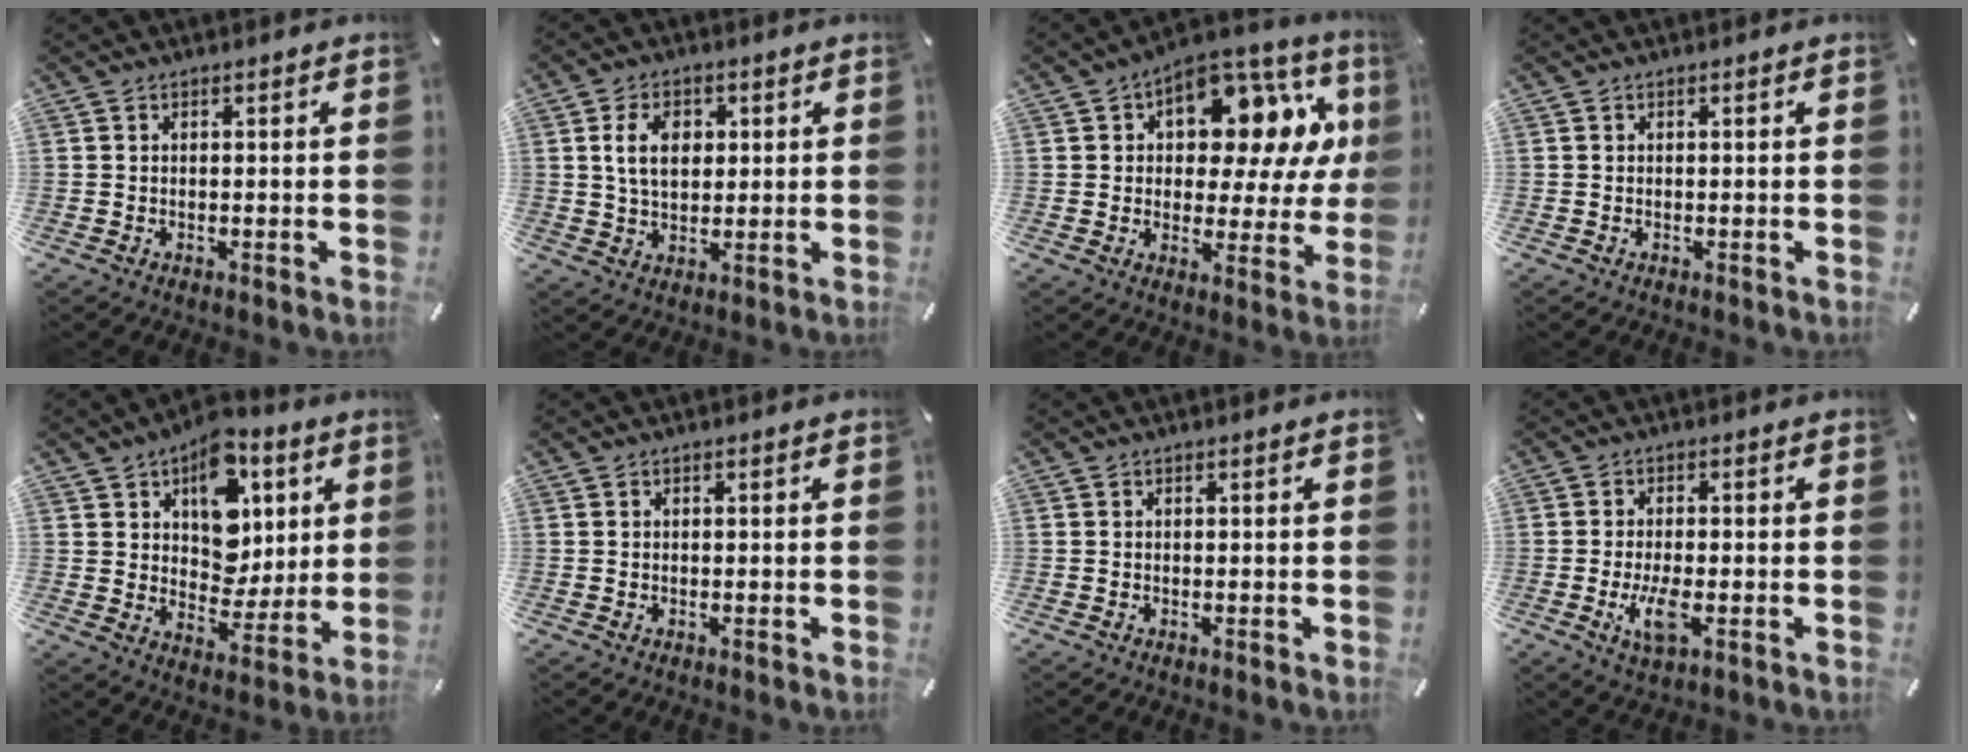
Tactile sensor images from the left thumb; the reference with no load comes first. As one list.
[{"total": 7.8, "force": [1.7, 5.6, 5.1], "torque": [-0.094, 0.002, 0.025]}, {"total": 16.1, "force": [6.9, 9.1, 11.3], "torque": [-0.155, -0.050, 0.116]}, {"total": 0.0}, {"total": 14.5, "force": [5.4, 10.8, 7.9], "torque": [-0.104, -0.032, 0.098]}, {"total": 0.0}, {"total": 0.0}, {"total": 6.3, "force": [-1.8, 2.3, 5.7], "torque": [-0.126, -0.010, -0.032]}]